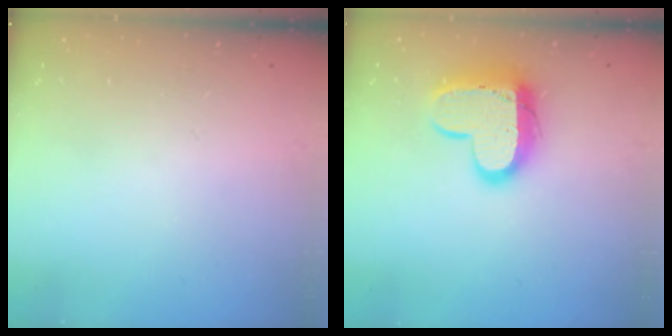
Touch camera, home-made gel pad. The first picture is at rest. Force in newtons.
{"total": 14.4, "press": 14.4, "slide": 1.1}